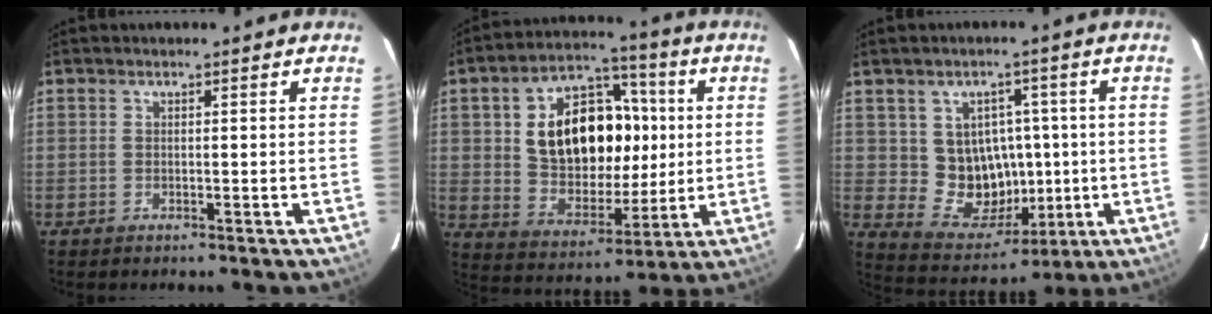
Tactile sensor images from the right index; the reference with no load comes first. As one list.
[{"total": 18.5, "force": [3.0, 12.2, 13.5], "torque": [-0.256, 0.029, 0.066]}, {"total": 10.9, "force": [0.3, 10.1, 4.2], "torque": [-0.082, 0.005, 0.025]}]